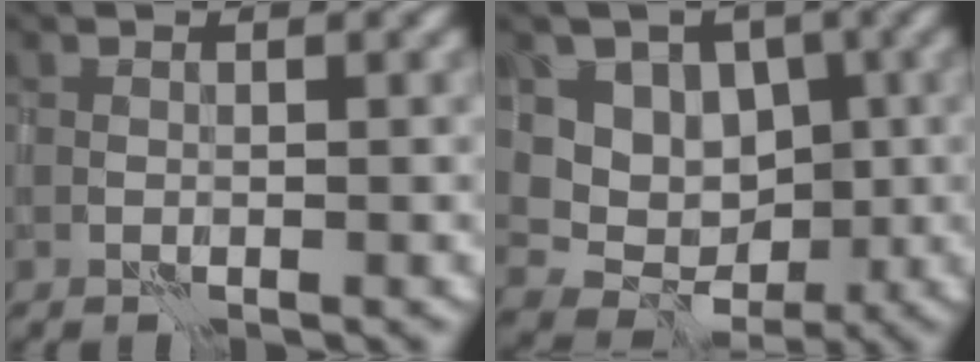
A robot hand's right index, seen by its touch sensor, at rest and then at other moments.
{"total": 6.5, "force": [1.5, 5.6, 3.0], "torque": [-0.024, -0.010, 0.012]}